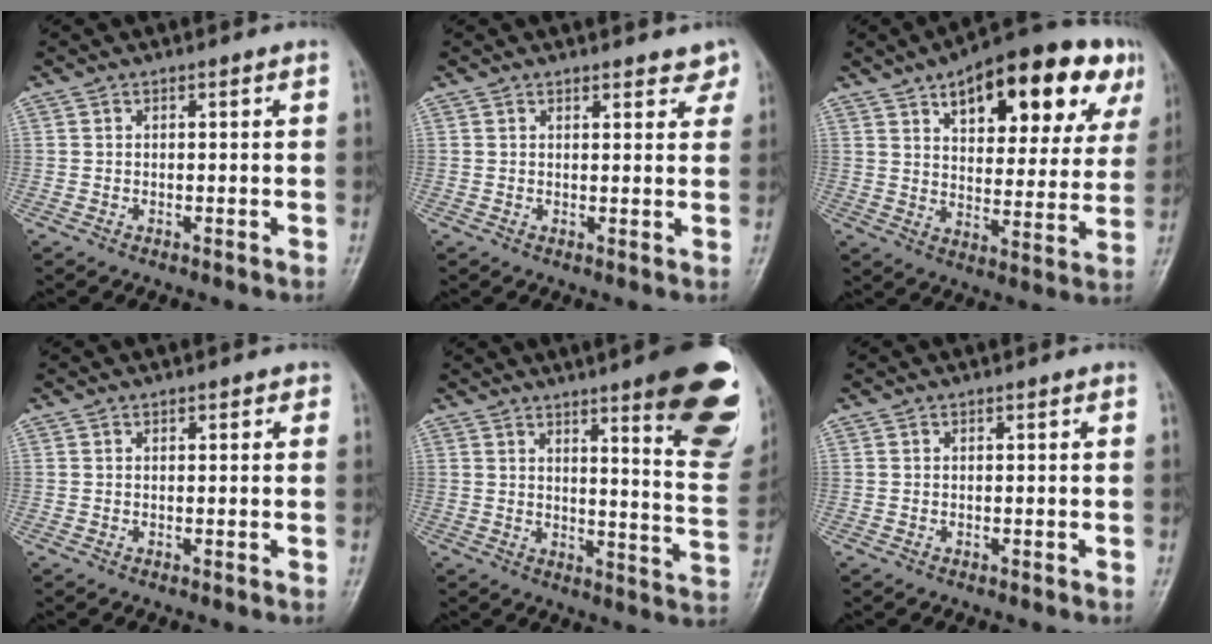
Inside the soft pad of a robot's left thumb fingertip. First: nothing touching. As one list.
[{"total": 4.0, "force": [3.3, 1.6, 1.4], "torque": [0.013, -0.014, 0.032]}, {"total": 23.4, "force": [11.7, 10.3, 17.5], "torque": [-0.201, -0.010, 0.167]}, {"total": 1.2, "force": [0.6, 0.7, 0.7], "torque": [-0.001, 0.000, 0.004]}, {"total": 19.6, "force": [10.9, 3.5, 15.9], "torque": [-0.165, -0.065, 0.137]}, {"total": 0.0}]